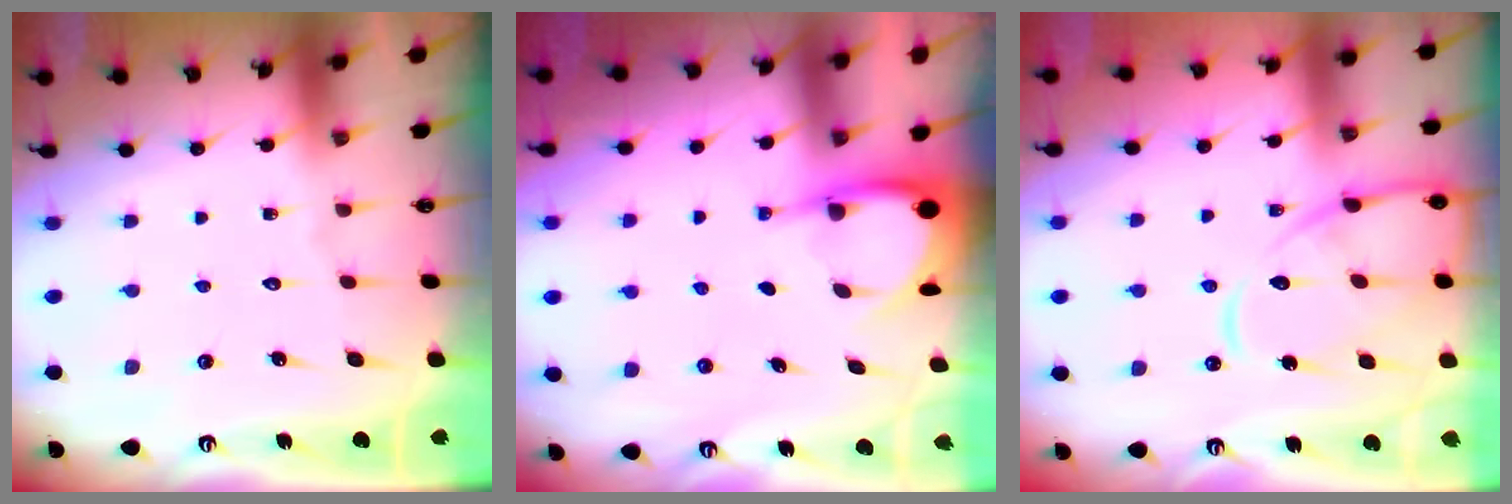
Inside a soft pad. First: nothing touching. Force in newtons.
{"total": 3.9, "press": 3.9, "slide": 0.4}
{"total": 13.5, "press": 13.4, "slide": 1.2}